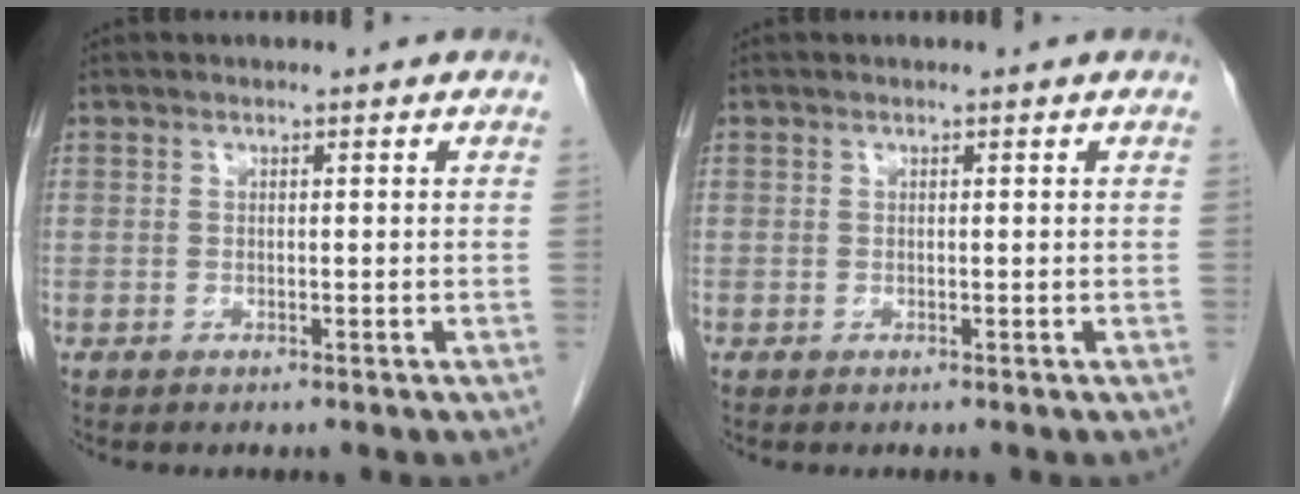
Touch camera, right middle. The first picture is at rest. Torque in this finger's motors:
{"motor_torque": [-0.14, -0.23, -0.19, -0.07]}